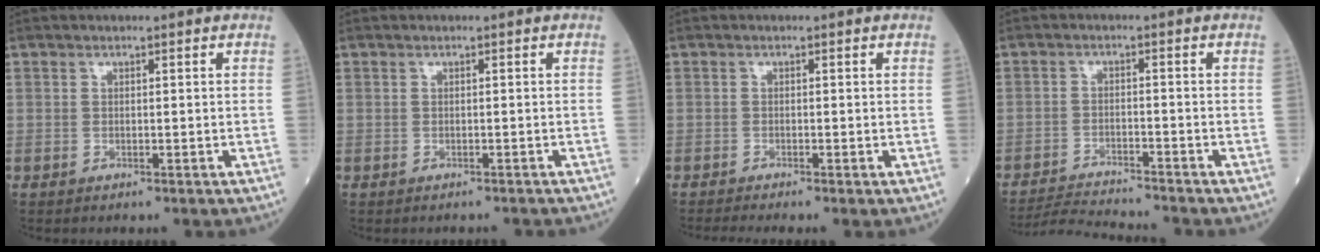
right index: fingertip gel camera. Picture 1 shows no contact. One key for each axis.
{"total": 2.6, "fx": -2.6, "fy": 0.3, "fz": 0.6, "tx": -0.005, "ty": -0.005, "tz": -0.031}
{"total": 2.3, "fx": -2.0, "fy": -0.5, "fz": 1.1, "tx": -0.020, "ty": -0.007, "tz": -0.039}
{"total": 6.9, "fx": -6.7, "fy": -1.1, "fz": 0.8, "tx": -0.017, "ty": -0.013, "tz": -0.118}